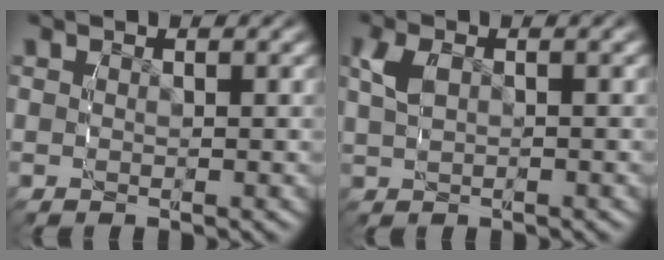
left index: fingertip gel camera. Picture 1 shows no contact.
{"total": 1.9, "force": [-0.5, 1.2, 1.4], "torque": [-0.045, 0.003, -0.005]}